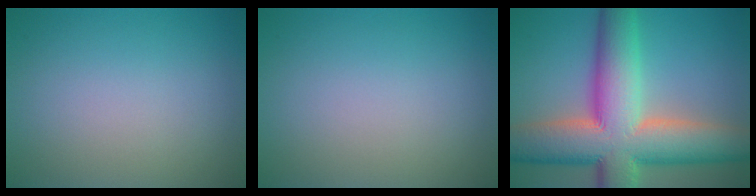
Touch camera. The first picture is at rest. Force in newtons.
{"total": 0.0}
{"total": 14.4, "press": 14.4, "slide": 0.8}